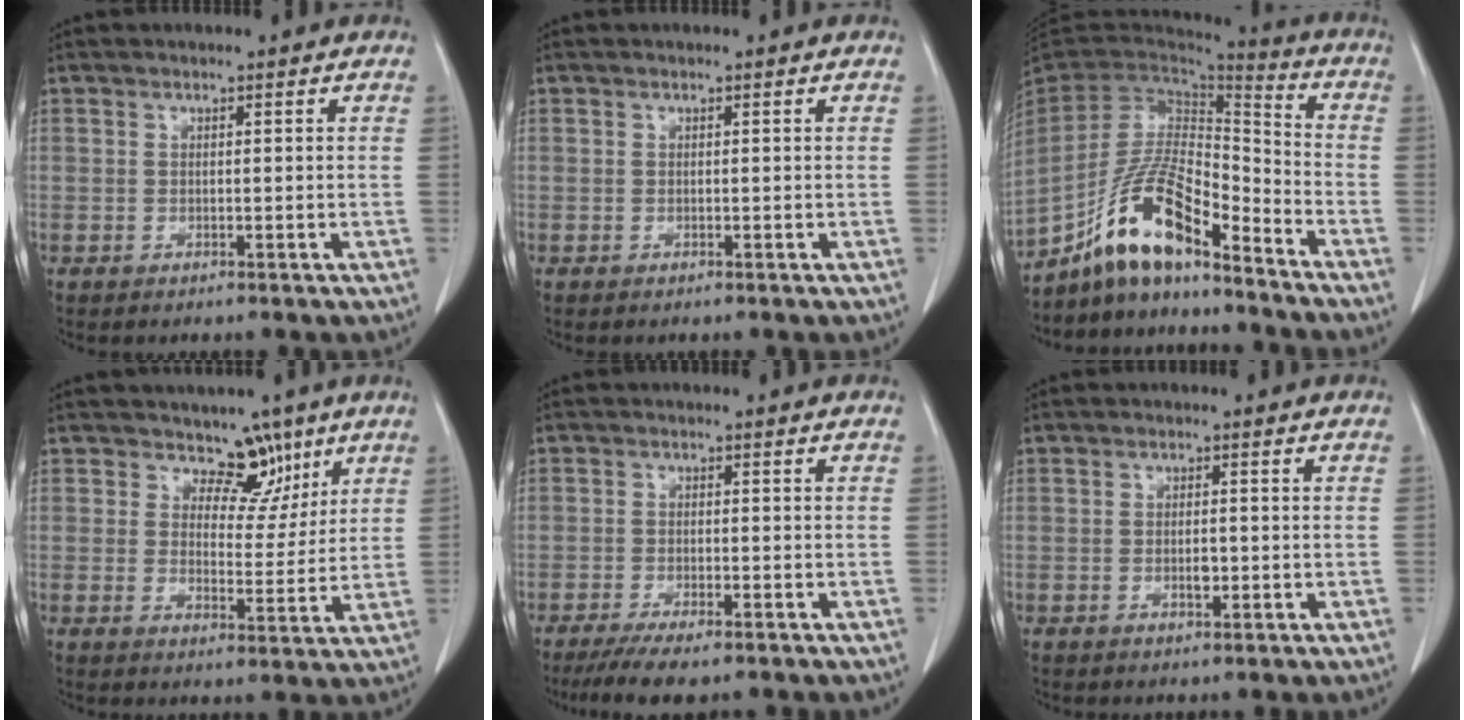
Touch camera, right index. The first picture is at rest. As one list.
[{"total": 0.0}, {"total": 14.0, "force": [-10.0, 3.1, 9.3], "torque": [-0.186, 0.017, -0.182]}, {"total": 5.9, "force": [4.2, 3.7, 1.8], "torque": [-0.004, -0.007, 0.065]}, {"total": 7.3, "force": [-5.6, 1.4, 4.4], "torque": [-0.067, -0.014, -0.088]}, {"total": 1.8, "force": [-0.4, 0.7, 1.6], "torque": [-0.027, 0.001, -0.003]}]